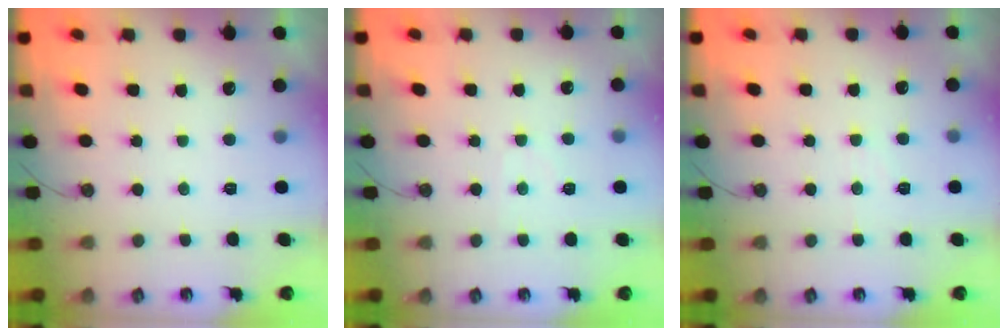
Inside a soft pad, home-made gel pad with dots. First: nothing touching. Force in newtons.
{"total": 3.3, "press": 3.3, "slide": 0.5}
{"total": 4.3, "press": 4.2, "slide": 0.6}